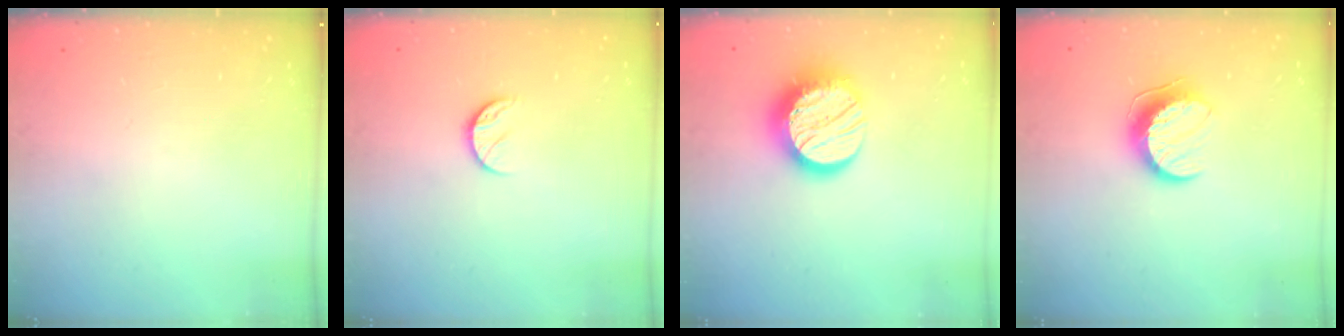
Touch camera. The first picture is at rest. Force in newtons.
{"total": 7.1, "press": 7.1, "slide": 0.8}
{"total": 14.3, "press": 14.3, "slide": 1.0}
{"total": 9.8, "press": 9.8, "slide": 0.5}